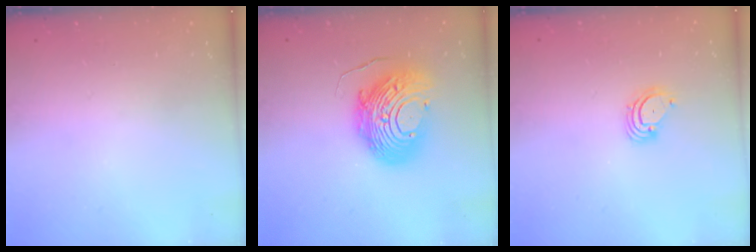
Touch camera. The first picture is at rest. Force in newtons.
{"total": 14.6, "press": 14.6, "slide": 1.3}
{"total": 3.5, "press": 3.5, "slide": 0.4}